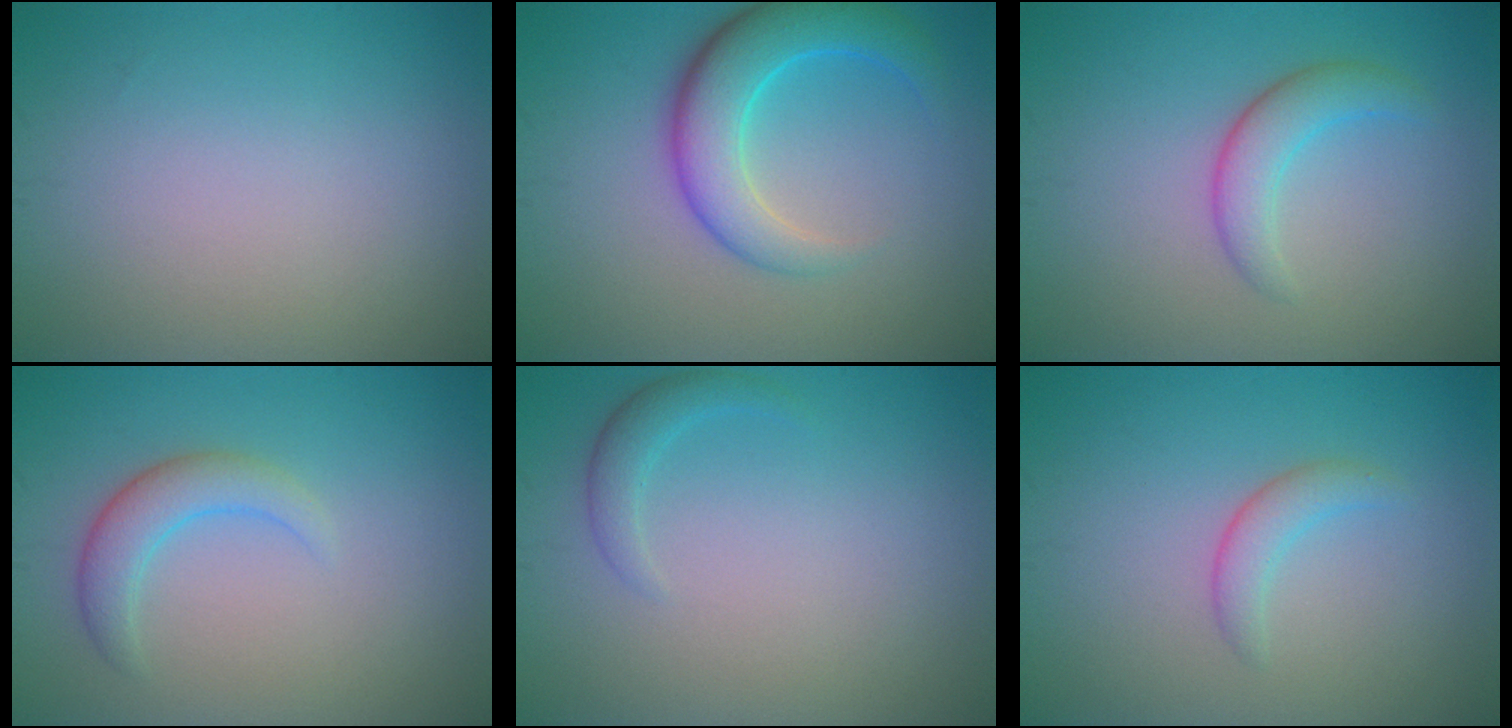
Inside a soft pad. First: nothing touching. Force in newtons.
{"total": 6.0, "press": 6.0, "slide": 0.2}
{"total": 2.9, "press": 2.9, "slide": 0.1}
{"total": 2.8, "press": 2.8, "slide": 0.1}
{"total": 1.6, "press": 1.6, "slide": 0.1}
{"total": 1.8, "press": 1.8, "slide": 0.1}